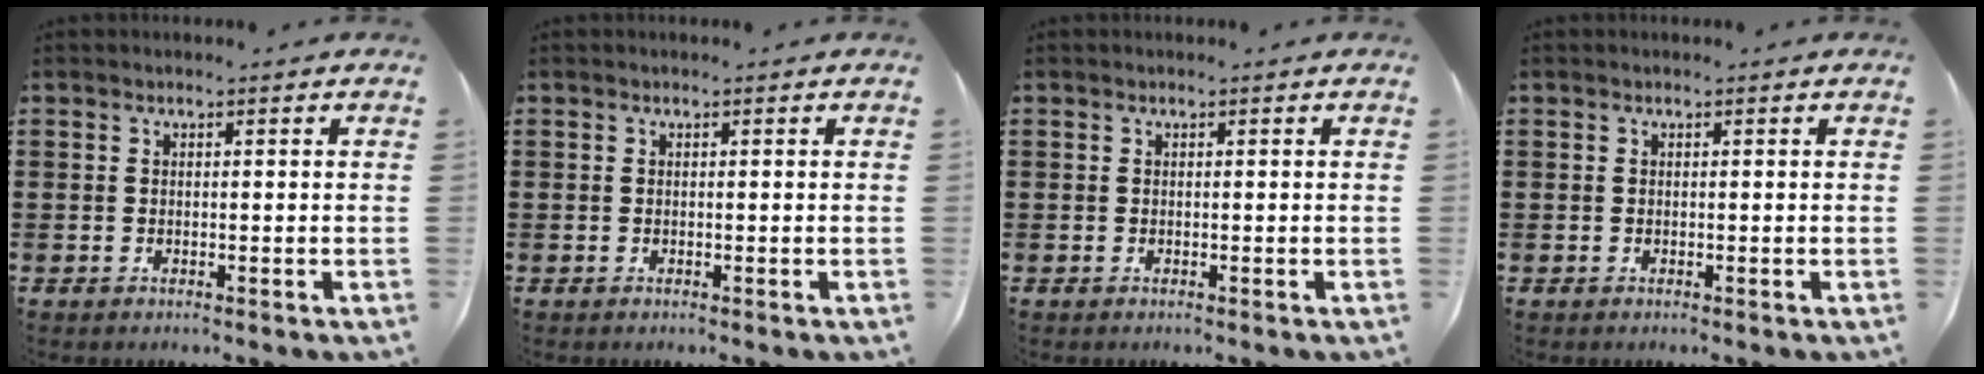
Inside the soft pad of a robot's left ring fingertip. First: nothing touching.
{"total": 0.0}
{"total": 0.0}
{"total": 0.0}